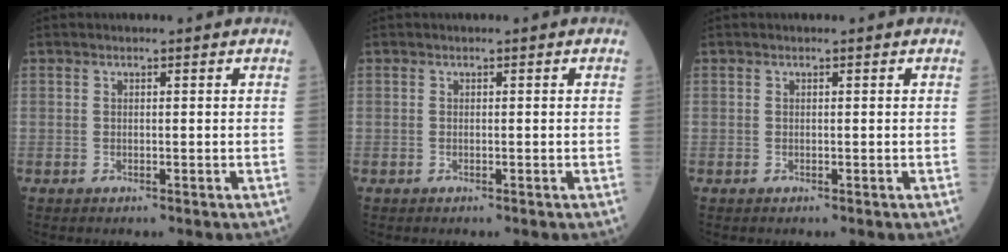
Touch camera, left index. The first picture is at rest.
{"total": 0.0}
{"total": 0.0}